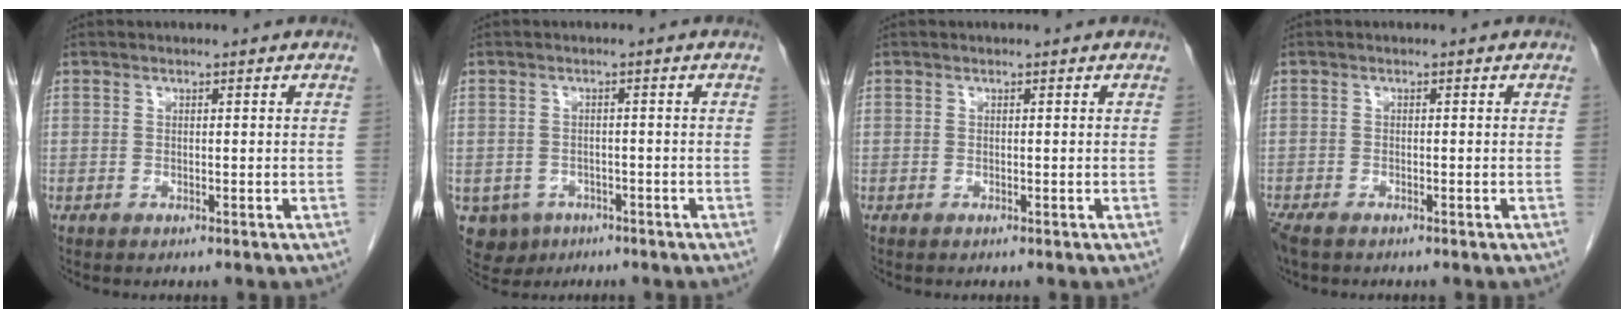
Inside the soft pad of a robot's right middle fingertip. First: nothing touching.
{"total": 5.3, "force": [-2.9, 4.3, 1.1], "torque": [-0.019, 0.004, -0.038]}
{"total": 0.0}
{"total": 3.3, "force": [-2.5, 1.2, 1.7], "torque": [-0.040, -0.010, -0.043]}